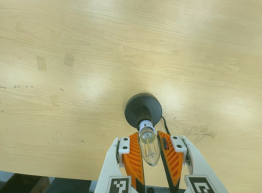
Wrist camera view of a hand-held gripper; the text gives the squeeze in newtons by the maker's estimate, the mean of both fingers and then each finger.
{"total": 14.6, "left": 13.8, "right": 15.3}